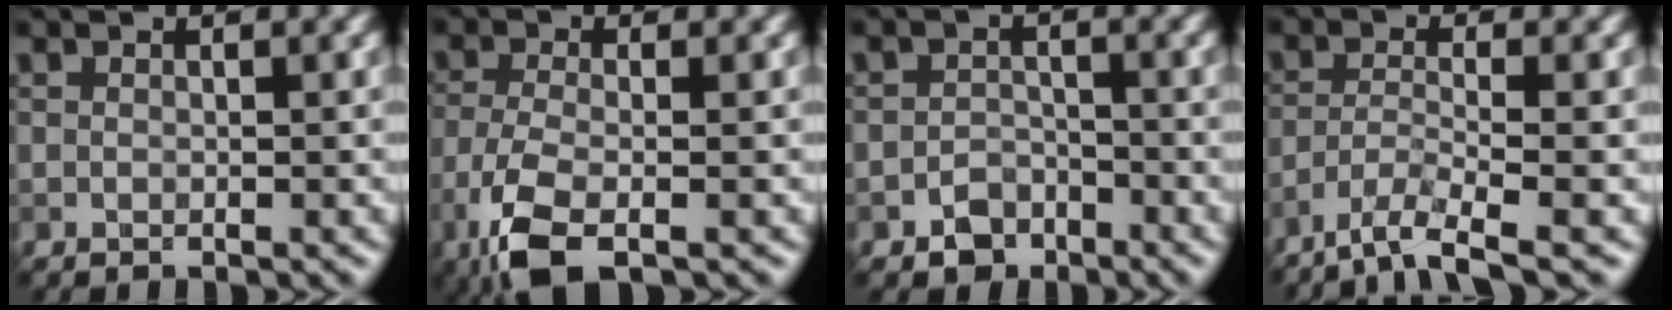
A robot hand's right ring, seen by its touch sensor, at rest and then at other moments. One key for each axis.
{"total": 5.7, "fx": -3.3, "fy": 1.9, "fz": 4.3, "tx": -0.100, "ty": -0.012, "tz": -0.075}
{"total": 2.3, "fx": -1.5, "fy": 1.6, "fz": 0.5, "tx": 0.001, "ty": 0.006, "tz": -0.031}
{"total": 4.3, "fx": -3.2, "fy": 0.6, "fz": 2.9, "tx": -0.052, "ty": -0.006, "tz": -0.069}